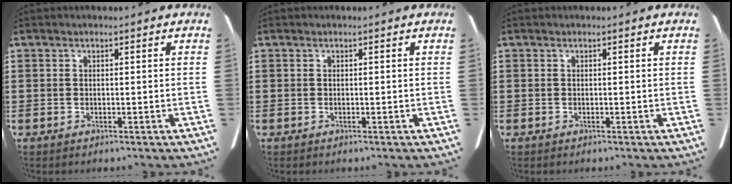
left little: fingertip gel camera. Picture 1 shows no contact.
{"total": 0.0}
{"total": 0.0}